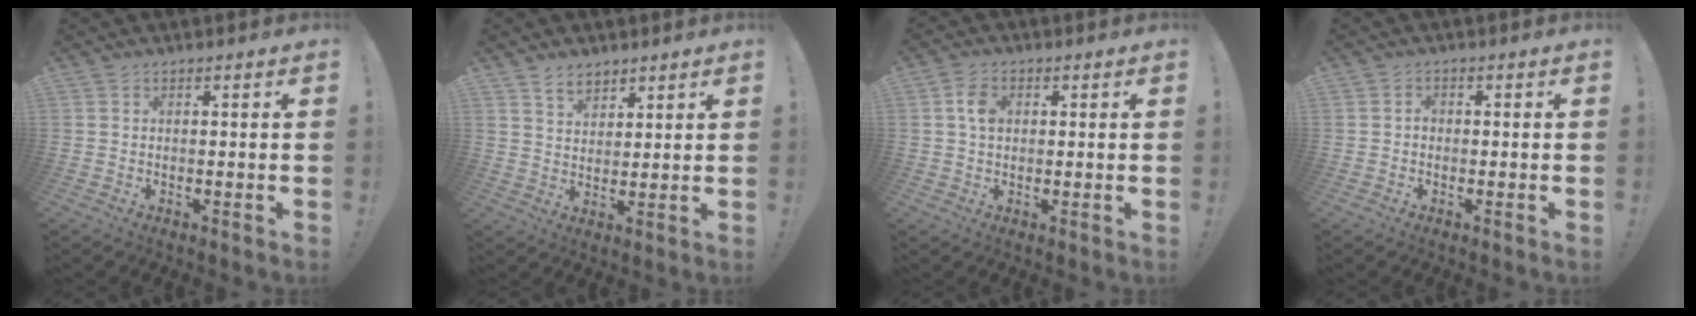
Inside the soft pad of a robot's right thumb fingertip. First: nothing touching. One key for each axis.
{"total": 5.6, "fx": 4.5, "fy": 3.0, "fz": 1.6, "tx": -0.020, "ty": -0.026, "tz": 0.082}
{"total": 4.8, "fx": 0.8, "fy": 3.3, "fz": 3.3, "tx": -0.052, "ty": 0.006, "tz": 0.014}
{"total": 1.4, "fx": -0.8, "fy": 0.9, "fz": 0.6, "tx": -0.012, "ty": 0.008, "tz": -0.015}